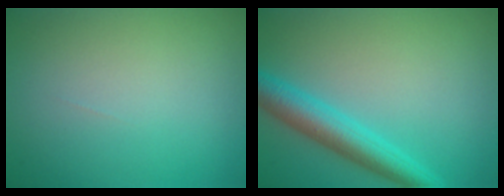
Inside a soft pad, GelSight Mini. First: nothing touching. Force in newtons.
{"total": 4.9, "press": 4.9, "slide": 0.2}